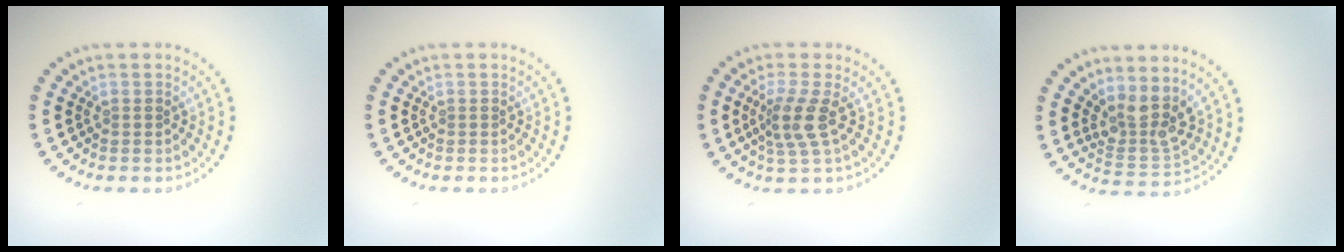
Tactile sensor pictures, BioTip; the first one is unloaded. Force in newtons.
{"total": 0.0}
{"total": 2.9, "press": 2.2, "slide": 1.9}
{"total": 3.6, "press": 2.8, "slide": 2.2}